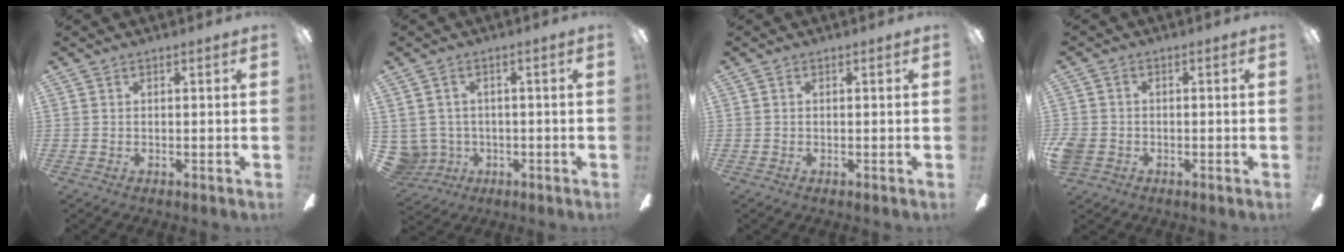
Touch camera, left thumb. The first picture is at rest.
{"total": 4.8, "force": [0.0, 4.8, 0.6], "torque": [-0.047, -0.005, 0.002]}
{"total": 0.0}
{"total": 3.5, "force": [-1.5, 2.8, 1.5], "torque": [-0.035, 0.008, -0.030]}